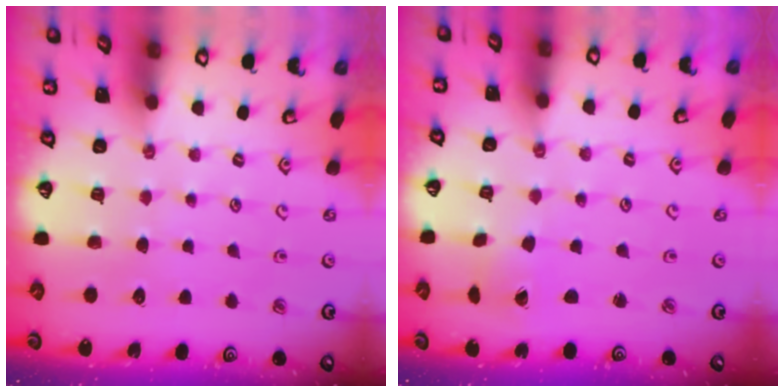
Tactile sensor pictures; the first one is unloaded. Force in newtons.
{"total": 1.6, "press": 1.5, "slide": 0.3}